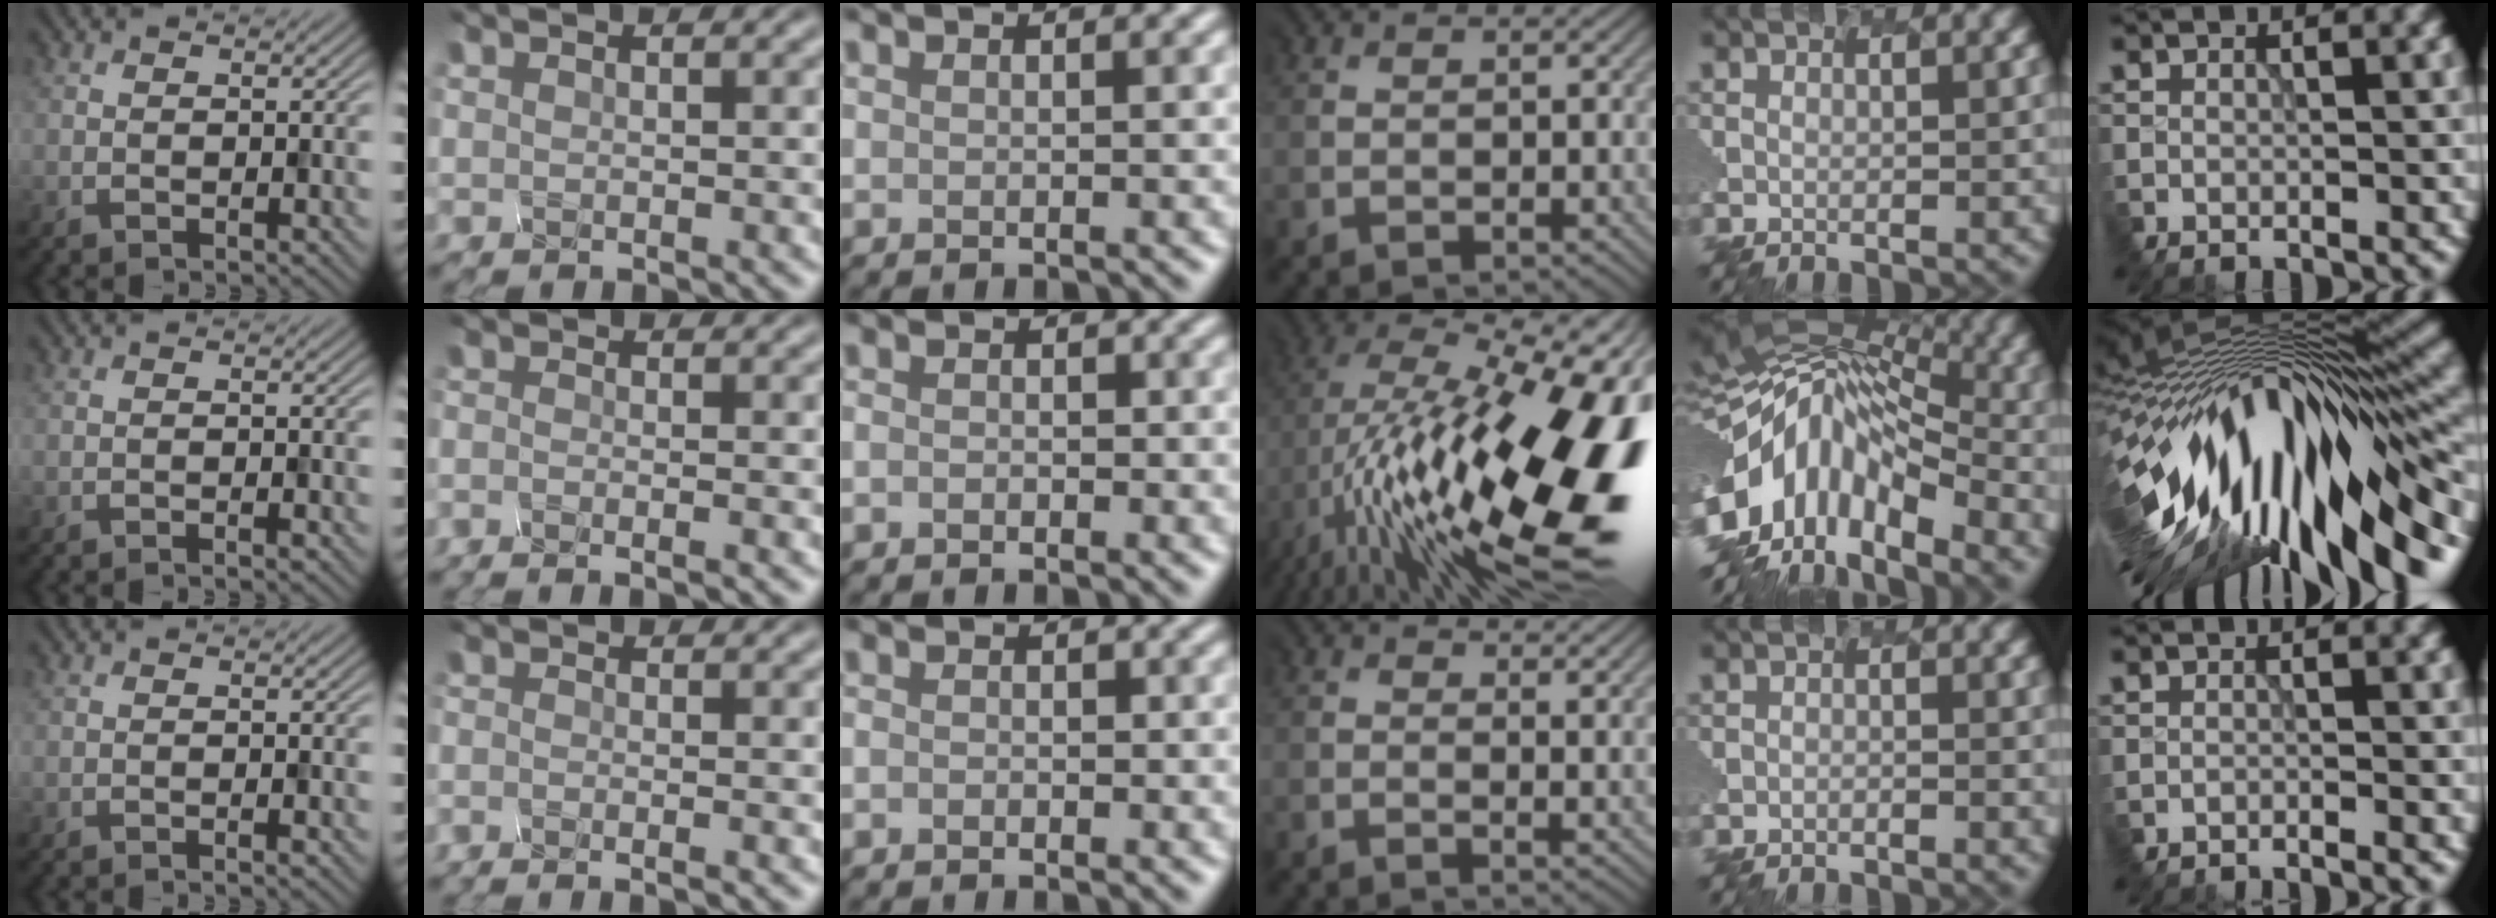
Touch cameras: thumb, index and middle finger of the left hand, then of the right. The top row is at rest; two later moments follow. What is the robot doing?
{"motion": "disassemble", "object": "hinged tin"}